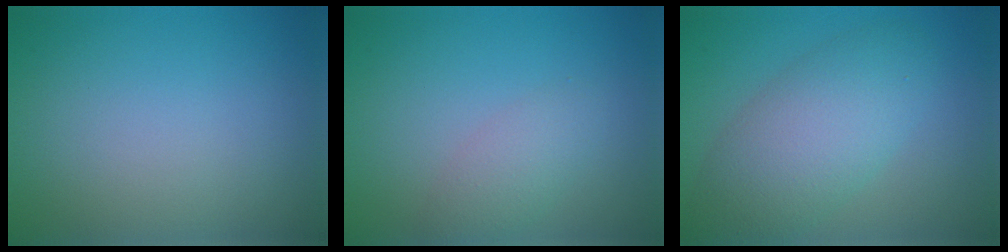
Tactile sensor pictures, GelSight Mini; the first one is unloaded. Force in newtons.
{"total": 2.2, "press": 2.2, "slide": 0.1}
{"total": 6.6, "press": 6.6, "slide": 0.5}